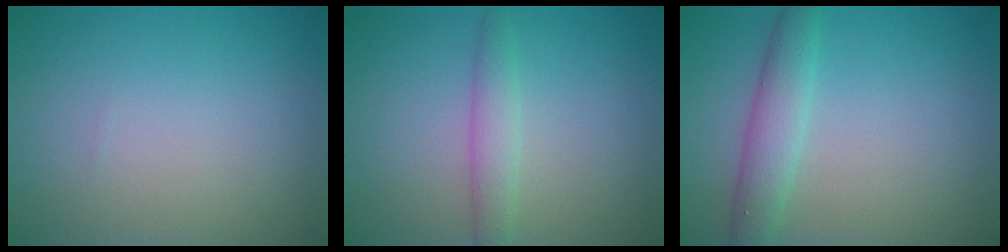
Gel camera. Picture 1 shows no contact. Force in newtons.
{"total": 2.1, "press": 2.1, "slide": 0.1}
{"total": 3.1, "press": 3.1, "slide": 0.0}